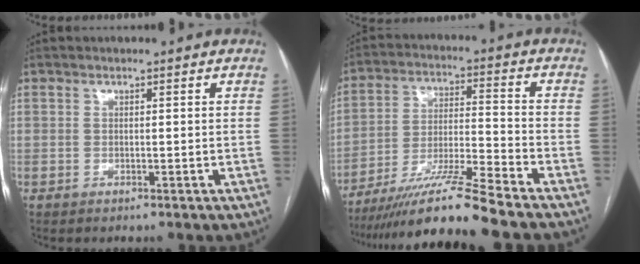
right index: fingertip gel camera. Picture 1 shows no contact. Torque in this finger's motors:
{"motor_torque": [0.98, -1.16, 0.50, 0.21]}